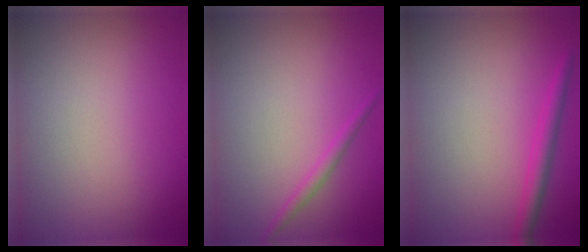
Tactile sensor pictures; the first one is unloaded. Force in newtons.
{"total": 1.0, "press": 1.0, "slide": 0.1}
{"total": 2.2, "press": 2.2, "slide": 0.1}